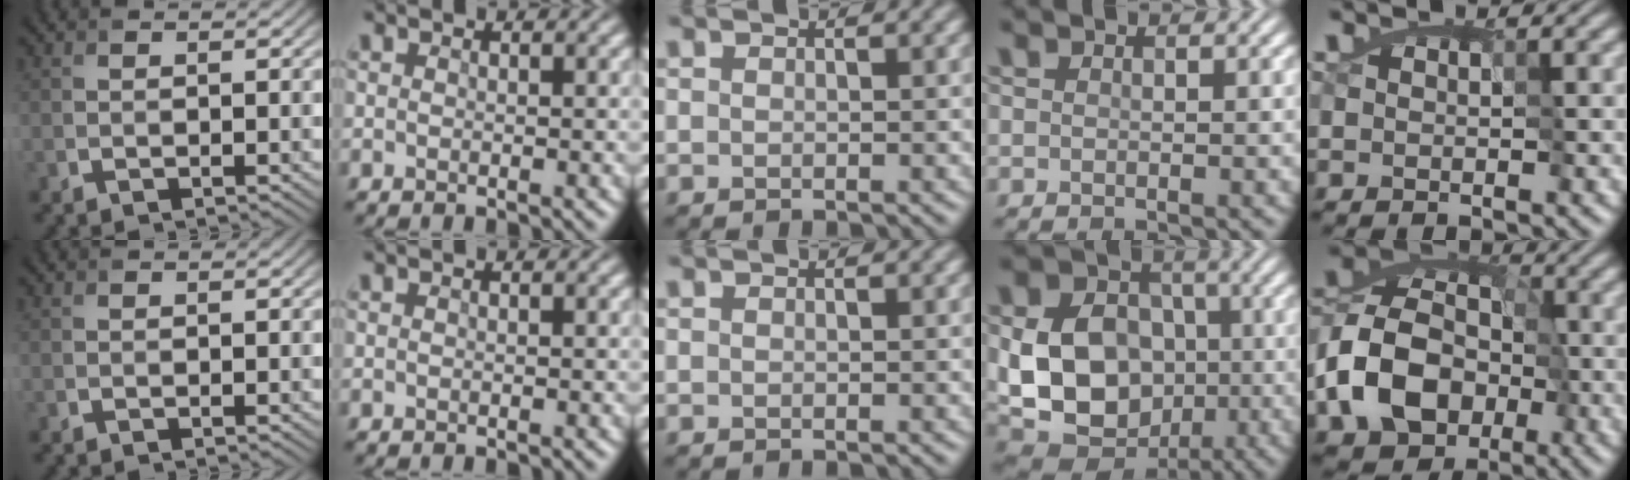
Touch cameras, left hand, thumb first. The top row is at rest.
{"ring": {"total": 11.4, "force": [-1.3, 8.7, 7.2], "torque": [-0.132, -0.008, -0.024]}, "little": {"total": 8.4, "force": [-4.3, 5.9, 4.1], "torque": [-0.069, 0.005, -0.083]}}